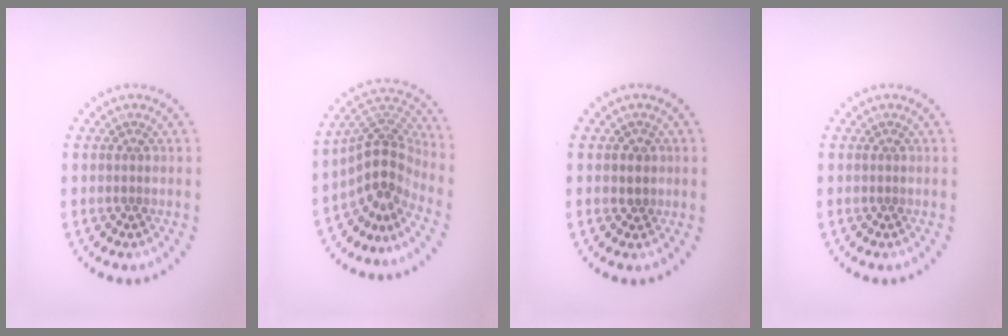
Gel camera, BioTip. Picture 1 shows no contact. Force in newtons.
{"total": 4.3, "press": 2.9, "slide": 3.2}
{"total": 1.1, "press": 1.0, "slide": 0.5}
{"total": 0.0}